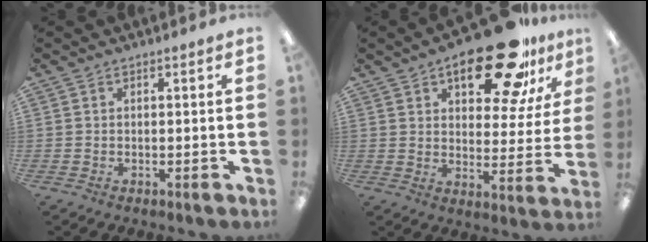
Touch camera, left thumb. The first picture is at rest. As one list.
[{"total": 21.1, "force": [13.6, 8.9, 13.4], "torque": [-0.179, -0.075, 0.220]}]